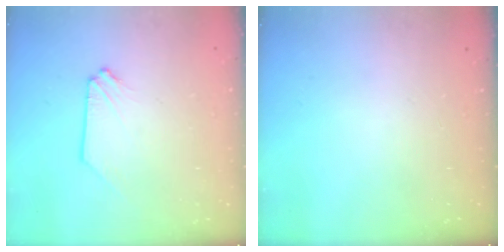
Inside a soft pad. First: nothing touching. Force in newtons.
{"total": 0.0}